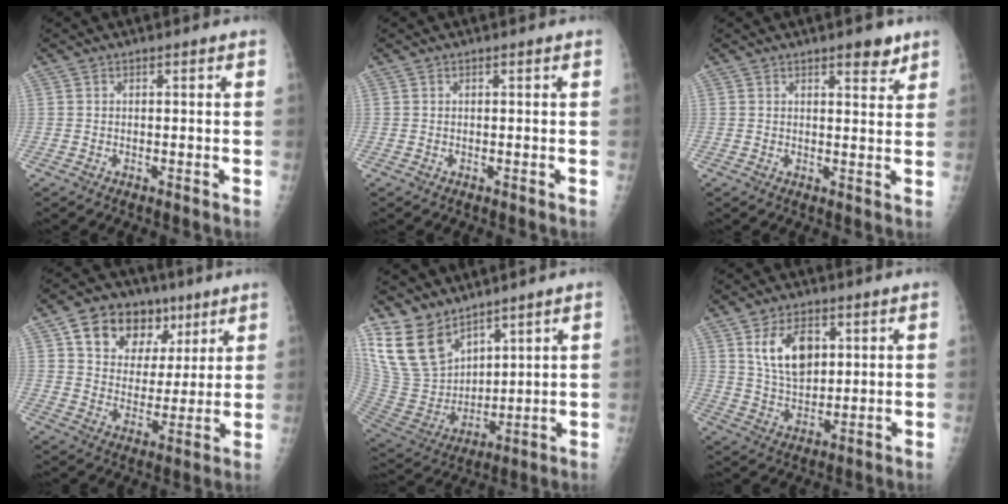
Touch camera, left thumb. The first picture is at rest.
{"total": 0.0}
{"total": 4.1, "force": [2.9, 1.5, 2.6], "torque": [-0.020, -0.017, 0.037]}
{"total": 15.9, "force": [8.1, 11.3, 7.8], "torque": [-0.079, -0.013, 0.131]}
{"total": 15.2, "force": [10.9, 8.6, 6.2], "torque": [-0.095, -0.058, 0.239]}
{"total": 10.1, "force": [3.7, 6.2, 7.1], "torque": [-0.103, -0.018, 0.077]}